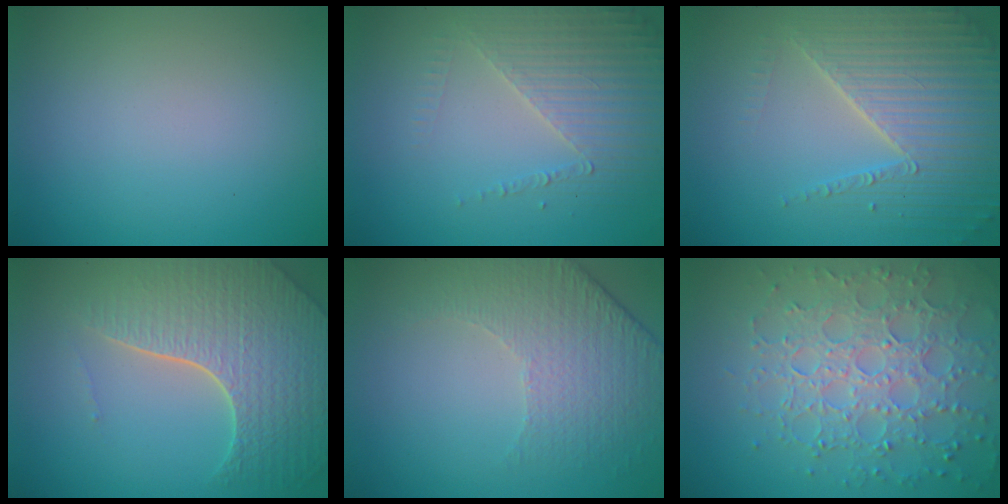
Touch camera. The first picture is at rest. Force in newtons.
{"total": 4.5, "press": 3.2, "slide": 3.1}
{"total": 4.9, "press": 4.8, "slide": 1.2}
{"total": 8.0, "press": 5.7, "slide": 5.6}
{"total": 4.8, "press": 3.4, "slide": 3.4}
{"total": 7.0, "press": 5.5, "slide": 4.4}